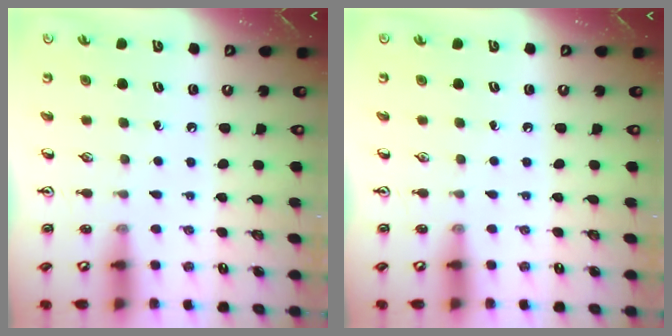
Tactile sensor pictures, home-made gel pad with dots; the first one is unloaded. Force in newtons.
{"total": 0.0}